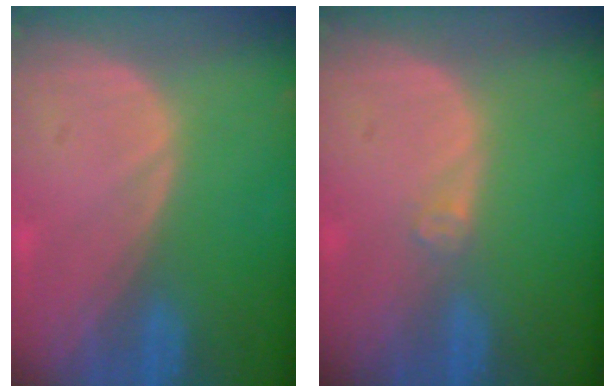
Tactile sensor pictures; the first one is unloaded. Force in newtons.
{"total": 1.3, "press": 1.1, "slide": 0.7}